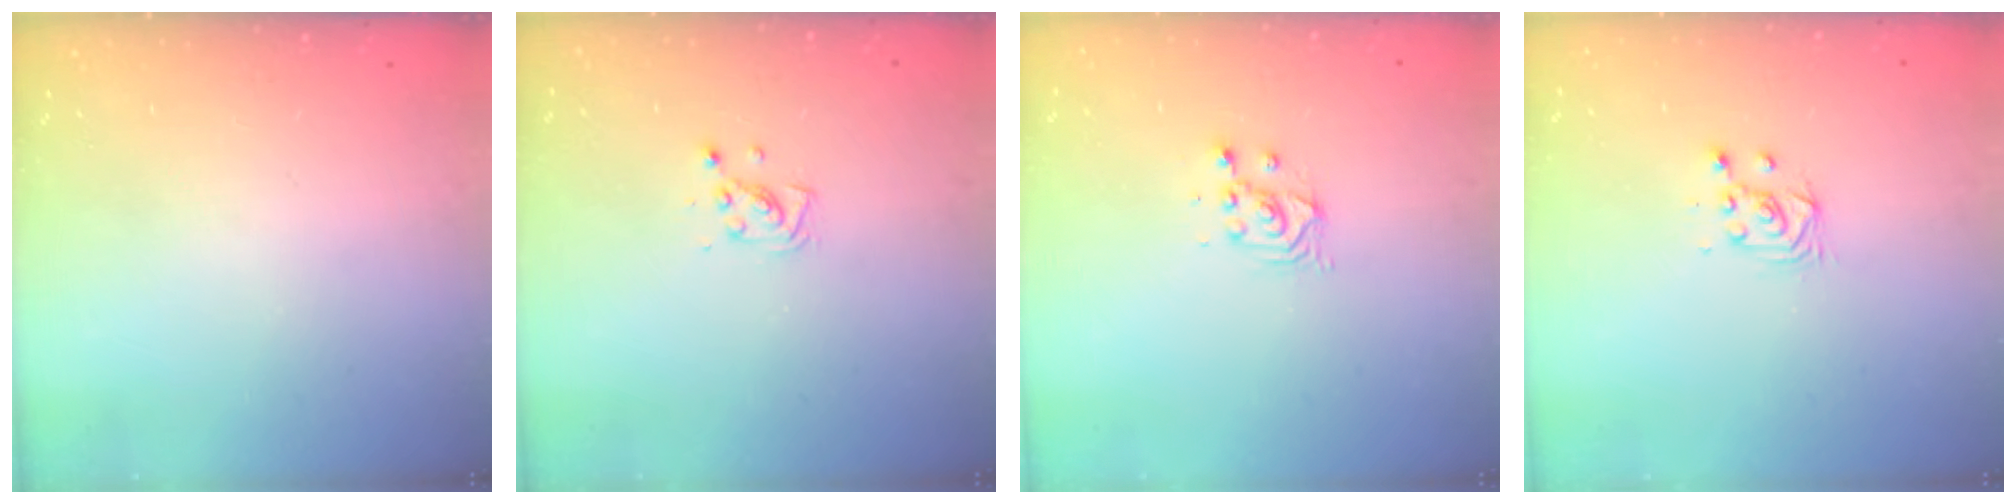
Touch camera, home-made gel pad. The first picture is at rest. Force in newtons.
{"total": 5.0, "press": 4.7, "slide": 1.7}
{"total": 2.8, "press": 2.8, "slide": 0.1}
{"total": 4.1, "press": 4.0, "slide": 0.7}